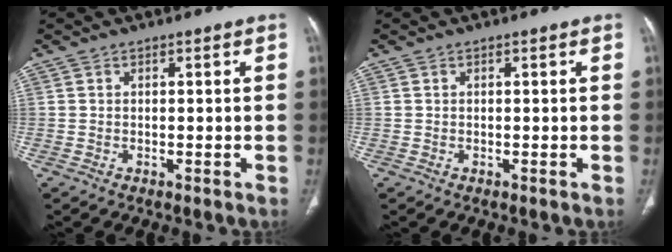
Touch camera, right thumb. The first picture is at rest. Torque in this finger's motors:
{"motor_torque": [-0.03, 0.03, -0.30, 0.23, 0.00]}